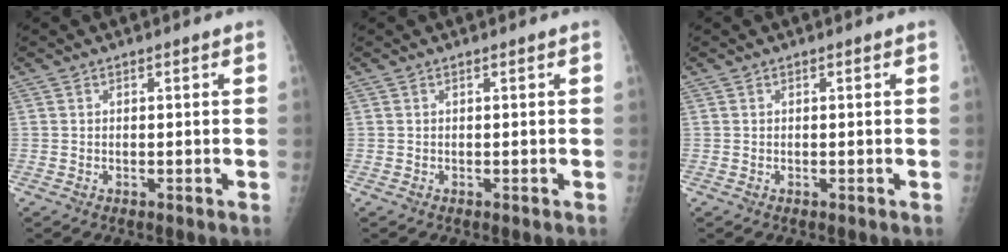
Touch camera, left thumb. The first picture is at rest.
{"total": 0.0}
{"total": 0.0}